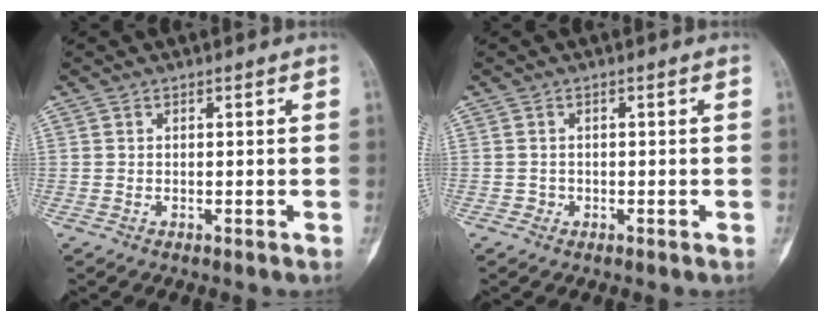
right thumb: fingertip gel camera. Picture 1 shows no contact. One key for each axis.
{"total": 0.8, "fx": -0.3, "fy": 0.8, "fz": 0.0, "tx": 0.003, "ty": 0.005, "tz": -0.006}